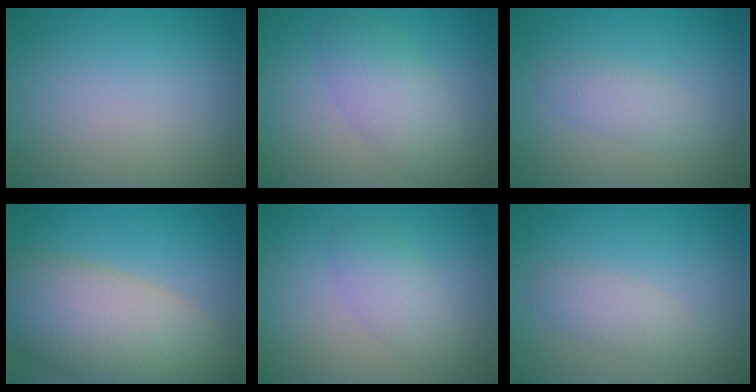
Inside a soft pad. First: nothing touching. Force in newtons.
{"total": 3.8, "press": 3.8, "slide": 0.3}
{"total": 1.9, "press": 1.9, "slide": 0.1}
{"total": 9.9, "press": 9.8, "slide": 1.0}
{"total": 2.4, "press": 2.4, "slide": 0.1}
{"total": 1.9, "press": 1.9, "slide": 0.1}